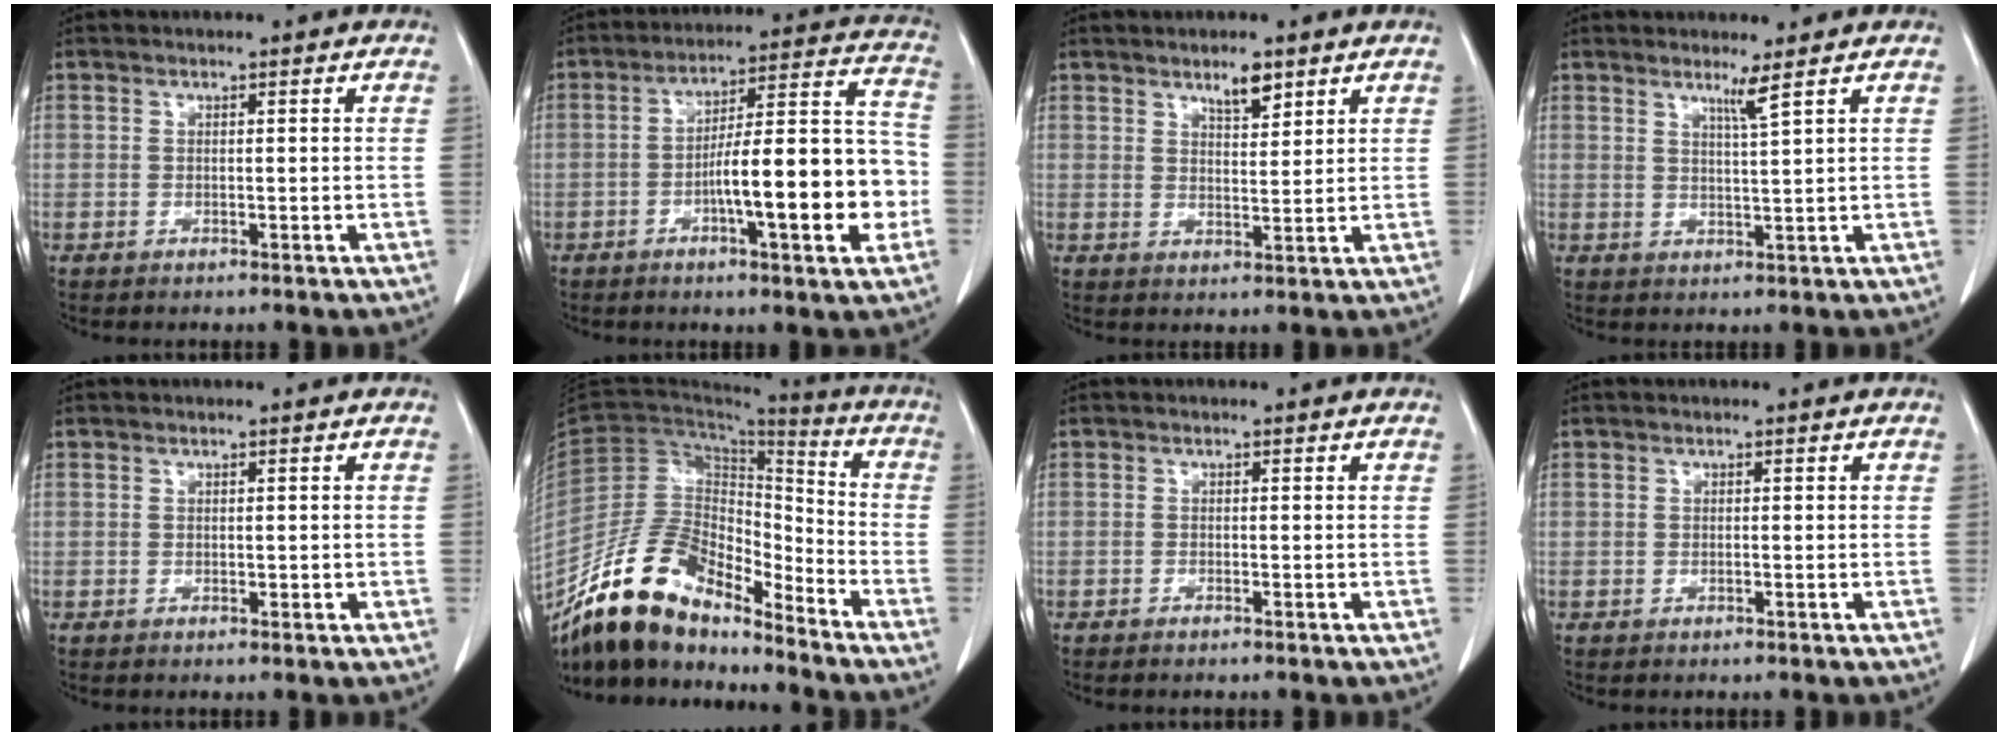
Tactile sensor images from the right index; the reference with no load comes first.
{"total": 16.6, "force": [-4.5, 2.6, 15.7], "torque": [-0.234, 0.024, -0.063]}
{"total": 3.7, "force": [2.7, 1.1, 2.3], "torque": [-0.040, -0.002, 0.046]}
{"total": 2.5, "force": [1.7, -1.0, 1.6], "torque": [-0.032, -0.015, 0.035]}
{"total": 0.6, "force": [0.0, 0.5, 0.4], "torque": [-0.003, 0.002, 0.002]}
{"total": 16.1, "force": [-13.3, 5.8, 7.0], "torque": [-0.125, 0.038, -0.246]}
{"total": 0.7, "force": [-0.6, 0.0, 0.3], "torque": [-0.009, -0.001, -0.010]}
{"total": 0.0}